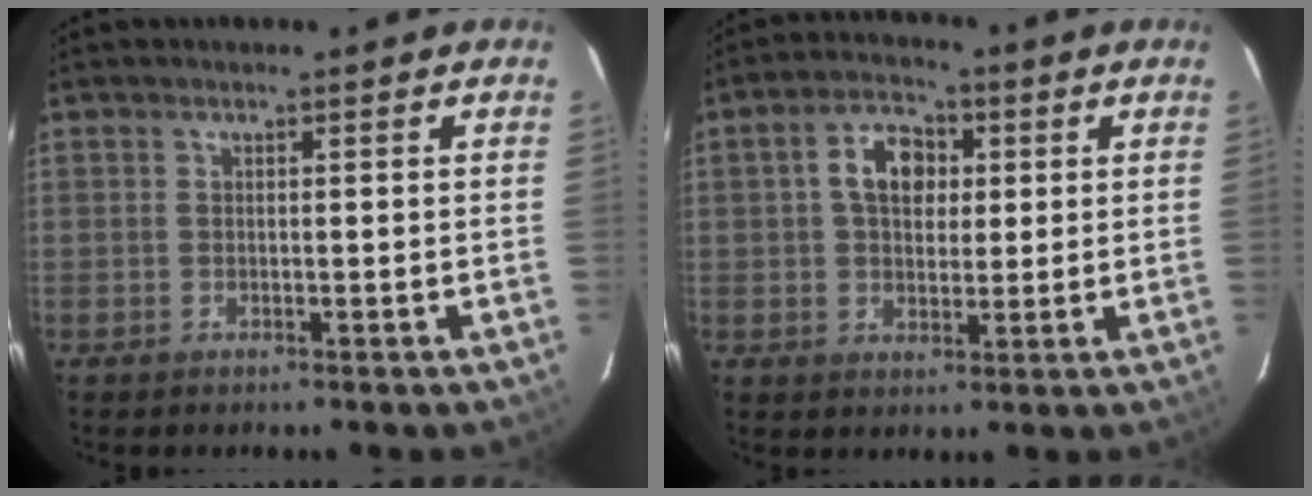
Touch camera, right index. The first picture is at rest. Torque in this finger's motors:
{"motor_torque": [0.49, -0.21, 0.54, 0.11]}